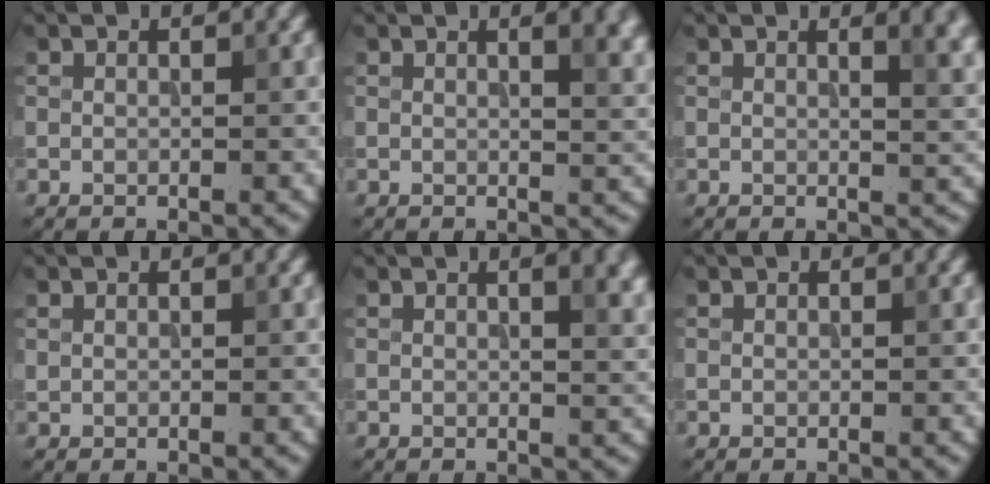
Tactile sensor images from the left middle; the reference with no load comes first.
{"total": 3.9, "force": [1.7, 1.4, 3.2], "torque": [-0.032, 0.002, 0.025]}
{"total": 3.8, "force": [1.8, 1.3, 3.1], "torque": [-0.028, 0.003, 0.023]}
{"total": 0.0}
{"total": 3.6, "force": [1.4, 1.2, 3.1], "torque": [-0.034, 0.004, 0.020]}
{"total": 0.0}